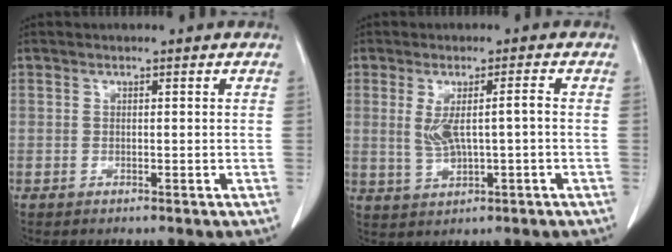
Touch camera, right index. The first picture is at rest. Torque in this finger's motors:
{"motor_torque": [-0.03, 0.10, 0.14, 0.04]}